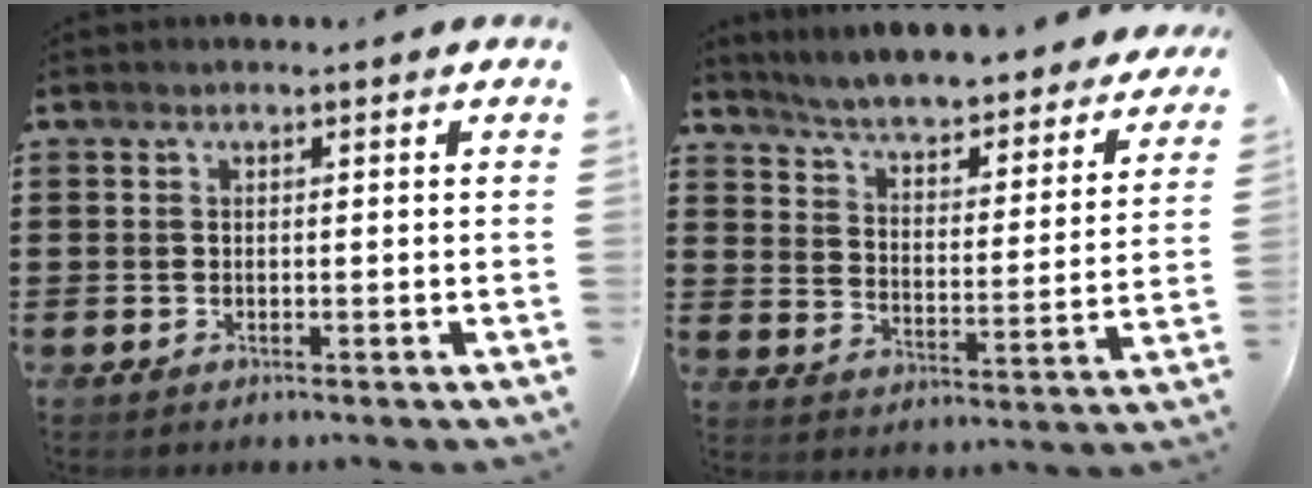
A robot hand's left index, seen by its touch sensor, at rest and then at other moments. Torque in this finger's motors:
{"motor_torque": [2.14, 0.00, 0.06, -0.14]}